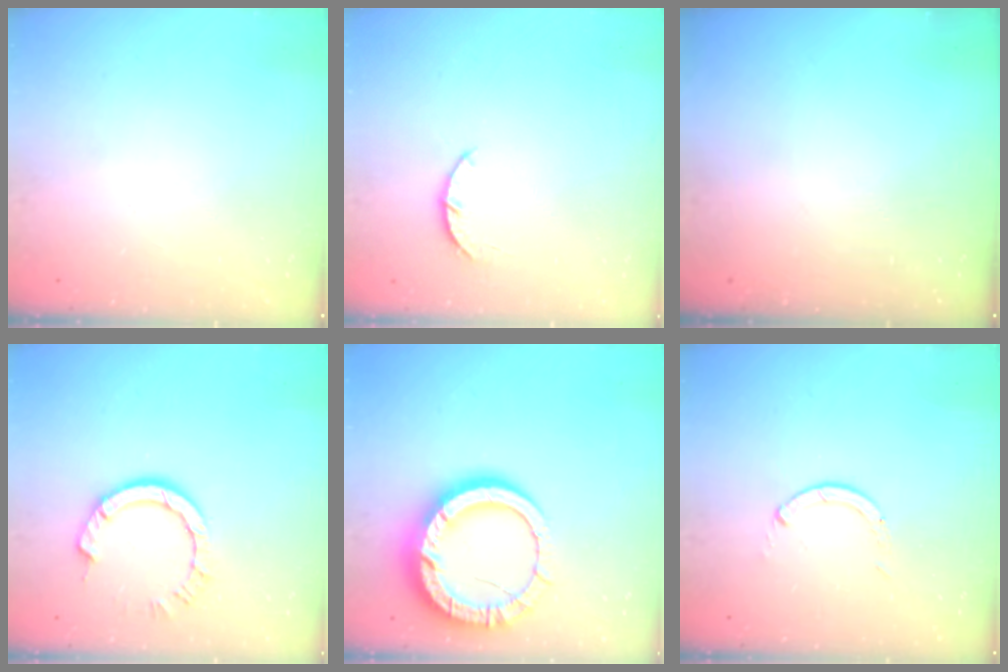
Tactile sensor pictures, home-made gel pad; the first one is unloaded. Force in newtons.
{"total": 3.0, "press": 3.0, "slide": 0.5}
{"total": 0.0}
{"total": 8.3, "press": 8.3, "slide": 0.9}
{"total": 16.6, "press": 16.6, "slide": 1.6}
{"total": 0.0}